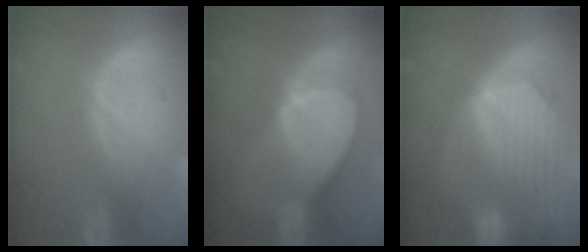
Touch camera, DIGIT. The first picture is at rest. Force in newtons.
{"total": 9.2, "press": 8.2, "slide": 4.1}
{"total": 10.2, "press": 8.9, "slide": 5.0}